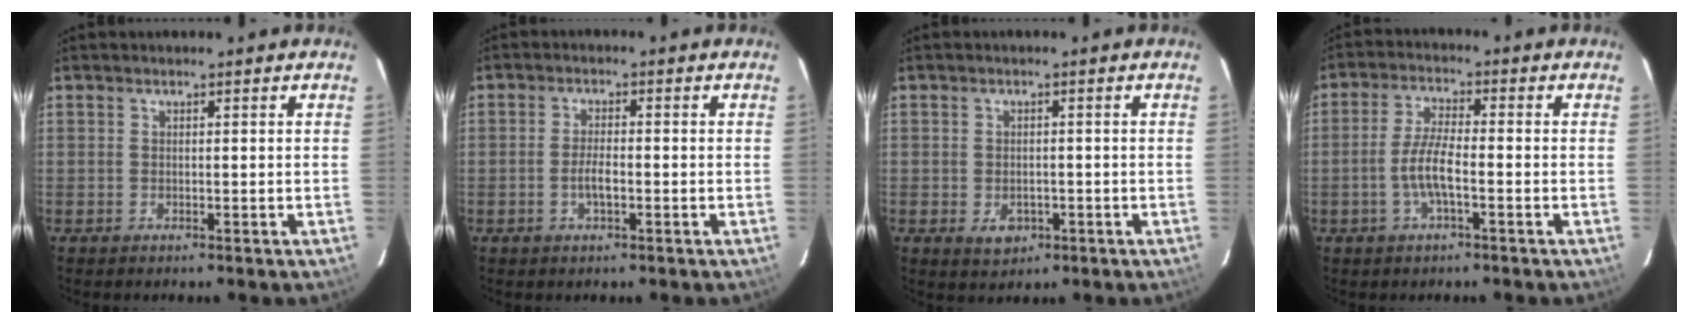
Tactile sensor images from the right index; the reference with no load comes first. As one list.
[{"total": 3.2, "force": [-1.1, 1.0, 2.8], "torque": [-0.057, 0.002, -0.020]}, {"total": 3.7, "force": [-1.3, 2.8, 2.0], "torque": [-0.040, -0.004, -0.011]}, {"total": 6.0, "force": [-2.1, 1.2, 5.5], "torque": [-0.114, 0.005, -0.041]}]